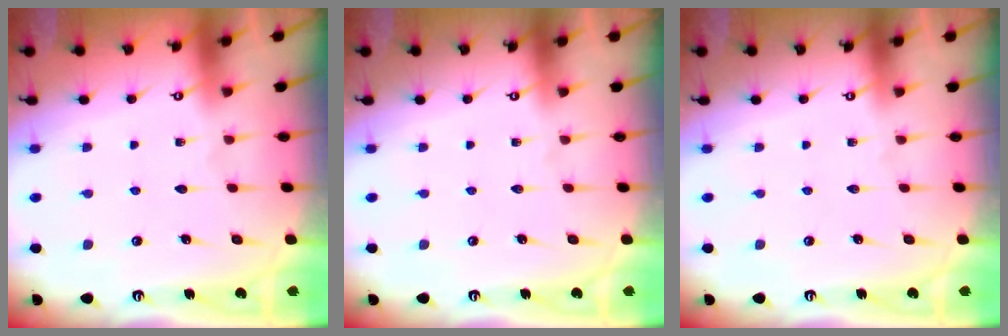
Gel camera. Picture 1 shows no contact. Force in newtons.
{"total": 0.0}
{"total": 0.0}